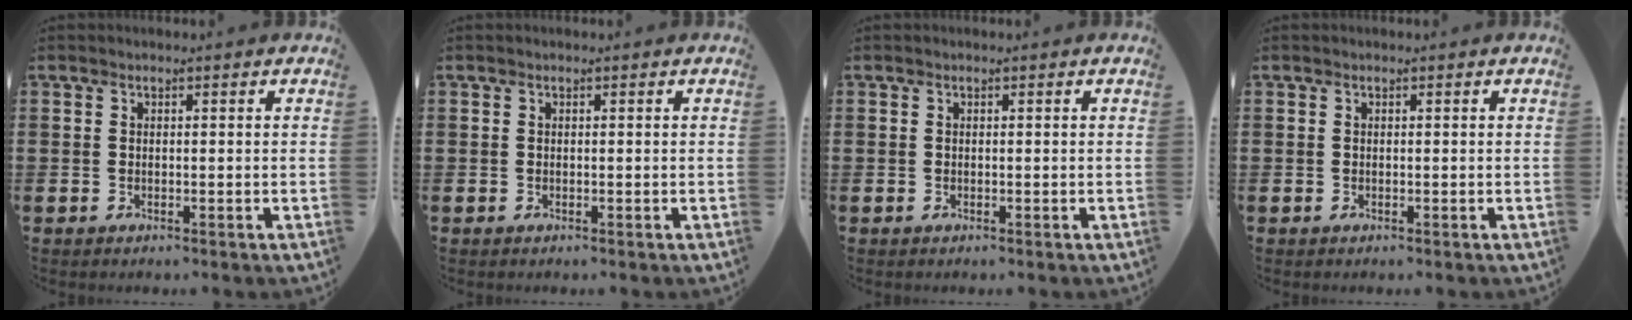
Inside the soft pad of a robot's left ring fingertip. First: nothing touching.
{"total": 0.0}
{"total": 0.0}
{"total": 0.0}